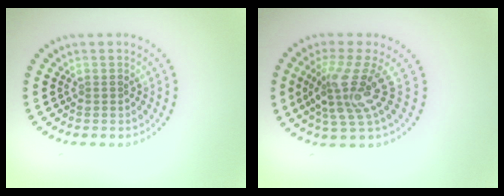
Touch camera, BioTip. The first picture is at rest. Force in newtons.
{"total": 4.2, "press": 3.1, "slide": 2.8}